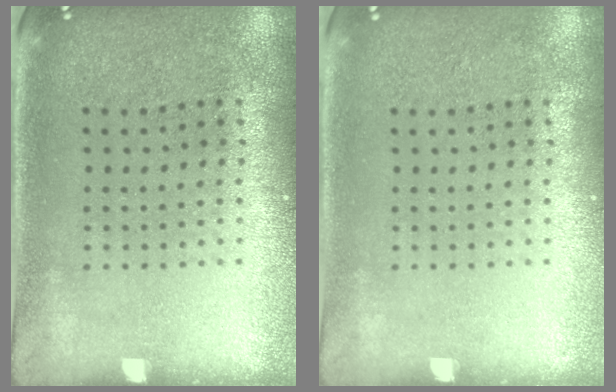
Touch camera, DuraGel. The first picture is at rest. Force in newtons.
{"total": 0.0}